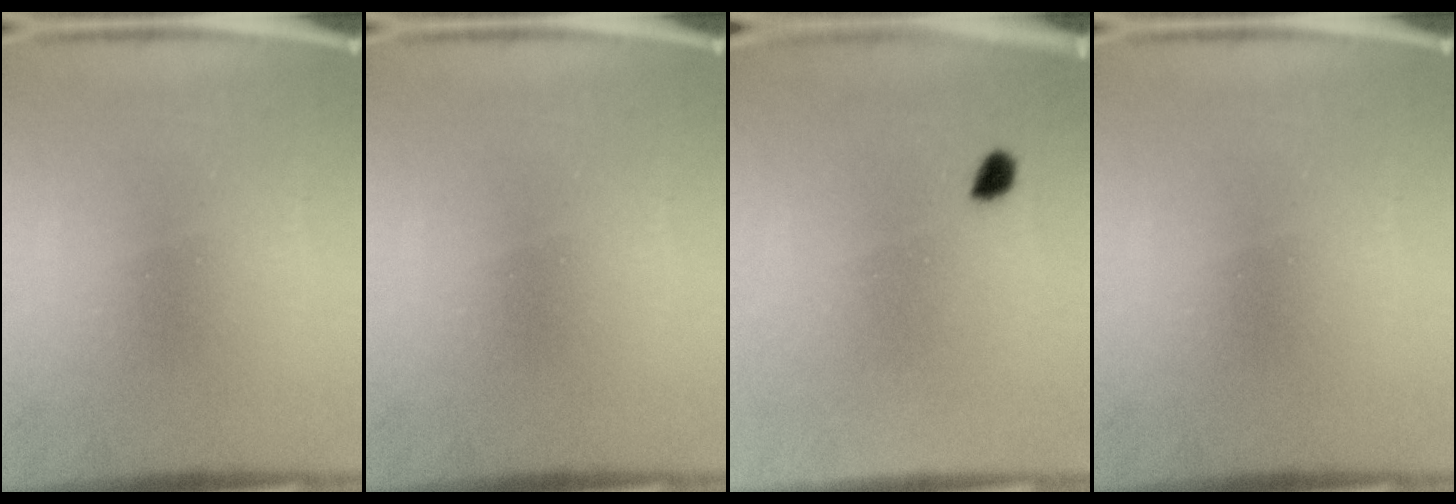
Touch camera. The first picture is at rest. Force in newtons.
{"total": 0.0}
{"total": 1.7}
{"total": 0.0}